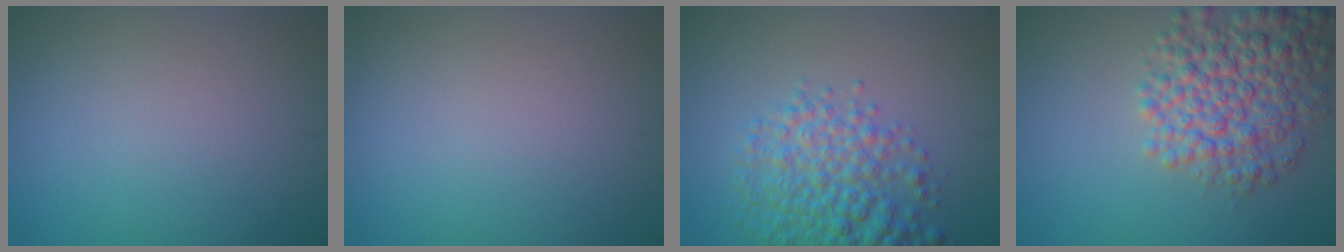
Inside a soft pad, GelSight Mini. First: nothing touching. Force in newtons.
{"total": 0.0}
{"total": 5.6, "press": 5.6, "slide": 0.2}
{"total": 6.5, "press": 6.5, "slide": 0.2}